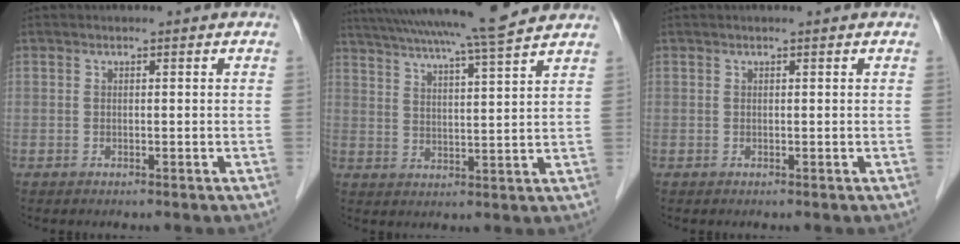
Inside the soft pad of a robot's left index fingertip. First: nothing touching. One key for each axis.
{"total": 16.5, "fx": 14.7, "fy": -1.0, "fz": 7.4, "tx": -0.134, "ty": 0.003, "tz": 0.212}
{"total": 0.5, "fx": 0.4, "fy": 0.0, "fz": 0.3, "tx": -0.004, "ty": 0.005, "tz": 0.008}